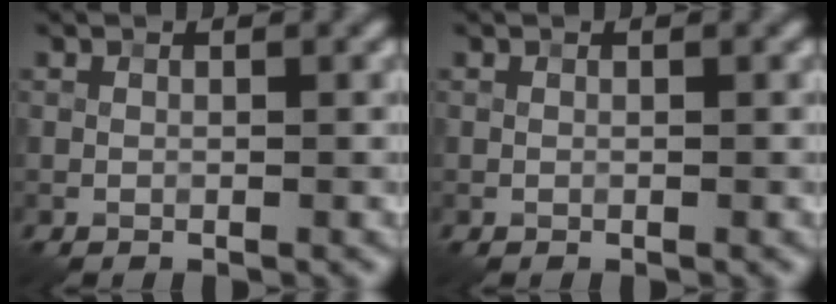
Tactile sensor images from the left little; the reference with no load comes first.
{"total": 0.0}